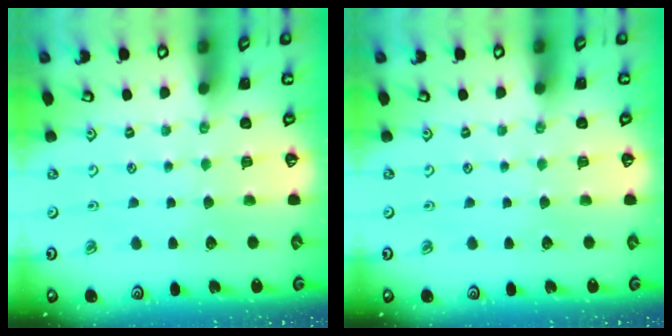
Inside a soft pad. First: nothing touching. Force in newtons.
{"total": 0.0}